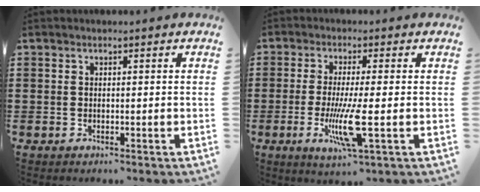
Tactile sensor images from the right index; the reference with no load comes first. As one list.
[{"total": 7.8, "force": [-1.9, 0.6, 7.5], "torque": [-0.151, -0.023, -0.038]}]